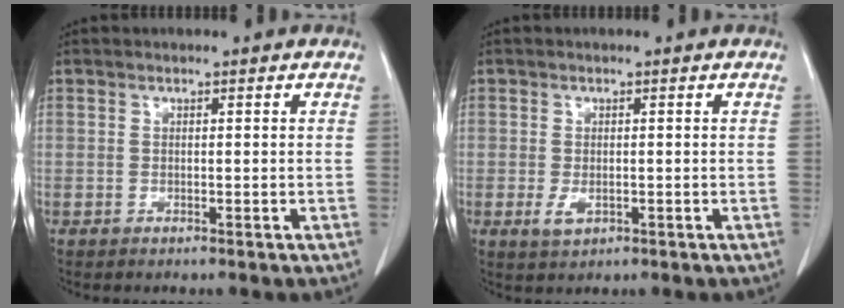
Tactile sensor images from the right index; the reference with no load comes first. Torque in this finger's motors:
{"motor_torque": [0.27, 0.20, -0.05, -0.04]}